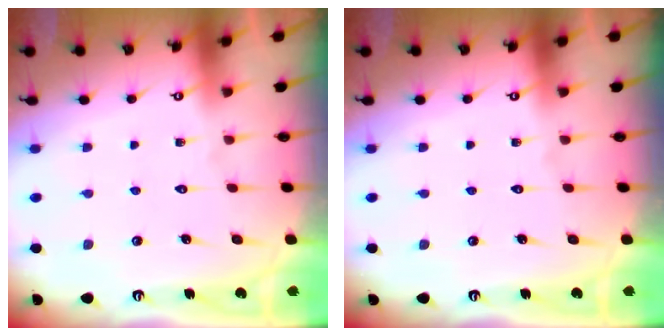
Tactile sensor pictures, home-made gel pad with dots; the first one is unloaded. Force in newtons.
{"total": 0.0}